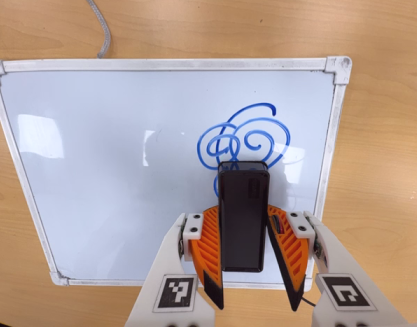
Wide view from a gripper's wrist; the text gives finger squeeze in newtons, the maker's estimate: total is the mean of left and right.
{"total": 8.2, "left": 9.1, "right": 7.2}